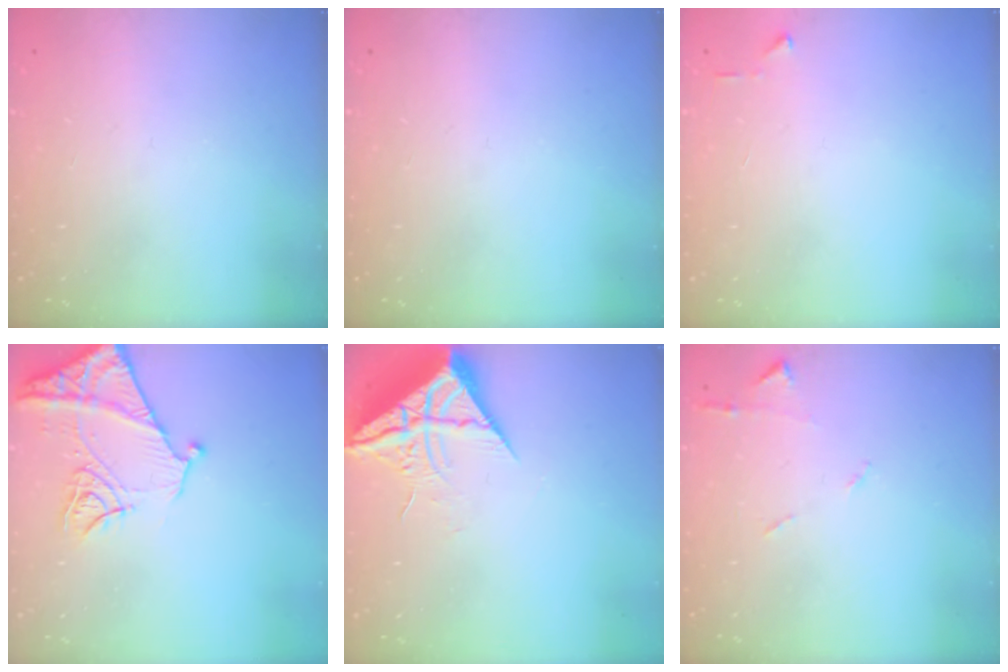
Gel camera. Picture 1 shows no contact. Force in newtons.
{"total": 0.0}
{"total": 3.2, "press": 3.2, "slide": 0.4}
{"total": 11.9, "press": 11.8, "slide": 1.4}
{"total": 10.4, "press": 10.4, "slide": 0.8}
{"total": 5.6, "press": 5.6, "slide": 0.8}